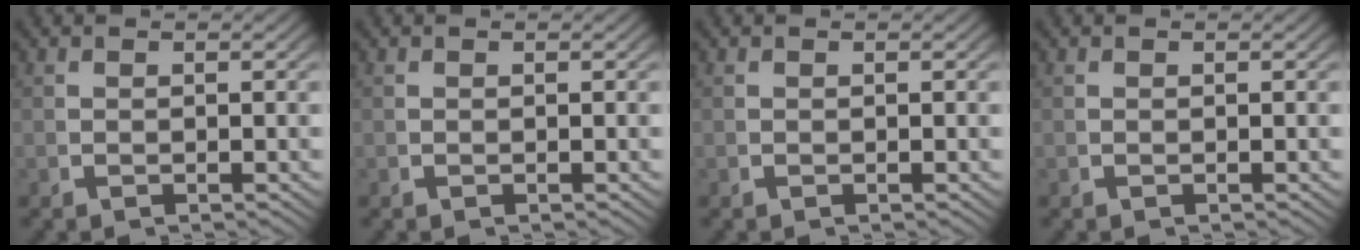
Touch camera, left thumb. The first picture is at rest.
{"total": 0.0}
{"total": 0.0}
{"total": 0.0}